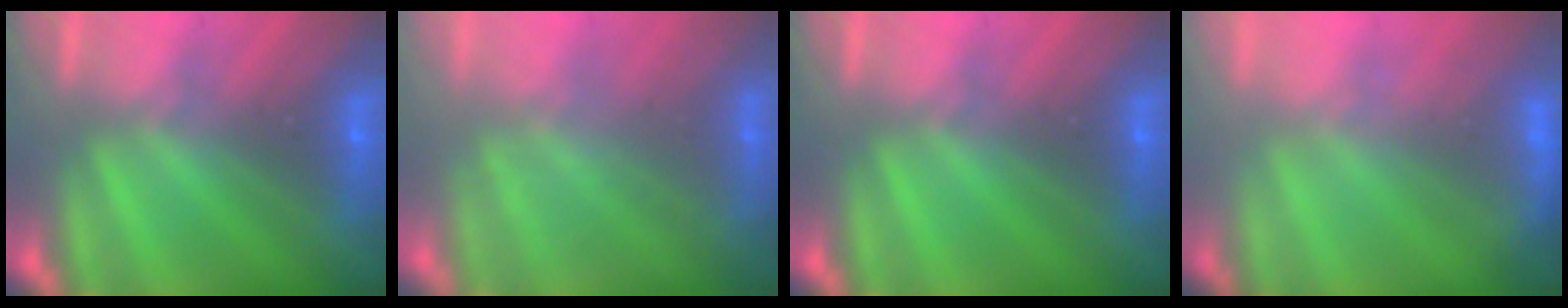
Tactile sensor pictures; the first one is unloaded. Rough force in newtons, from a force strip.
{"total": 1.8}
{"total": 0.0}
{"total": 2.7}